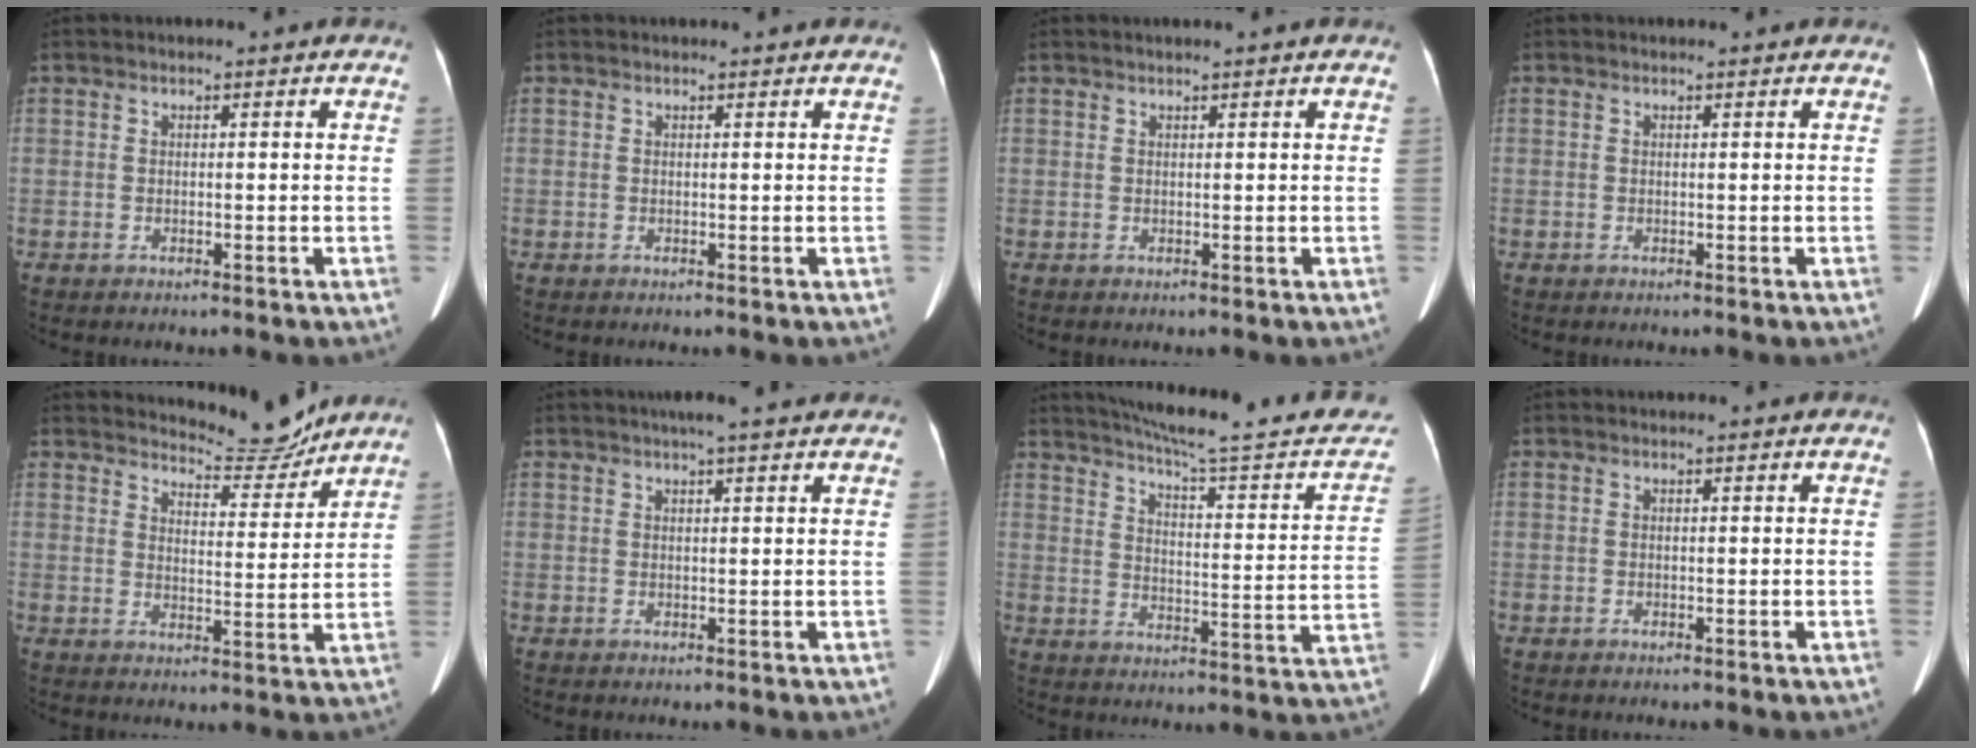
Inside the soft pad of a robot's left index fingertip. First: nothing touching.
{"total": 1.6, "force": [1.5, 0.2, 0.5], "torque": [-0.011, 0.013, 0.015]}
{"total": 1.1, "force": [0.9, -0.1, 0.7], "torque": [-0.011, 0.013, 0.019]}
{"total": 0.9, "force": [0.8, 0.2, 0.3], "torque": [-0.010, 0.013, 0.011]}
{"total": 7.3, "force": [7.2, 0.9, 0.7], "torque": [-0.019, -0.019, 0.103]}
{"total": 5.3, "force": [4.4, 0.1, 3.0], "torque": [-0.045, 0.021, 0.060]}
{"total": 24.8, "force": [21.9, 2.6, 11.3], "torque": [-0.156, -0.038, 0.275]}
{"total": 0.8, "force": [0.7, 0.0, 0.3], "torque": [-0.006, 0.008, 0.011]}